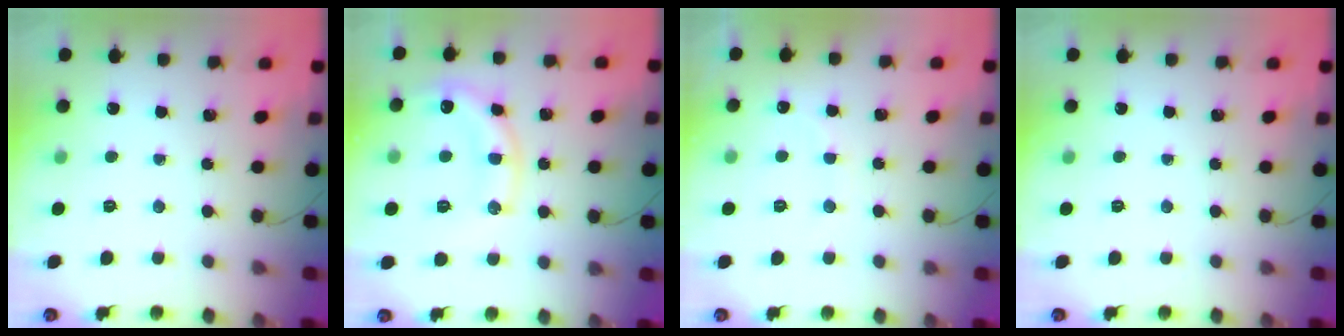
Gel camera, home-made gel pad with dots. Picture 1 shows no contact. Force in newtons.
{"total": 13.2, "press": 13.2, "slide": 0.8}
{"total": 6.6, "press": 6.5, "slide": 1.3}
{"total": 0.0}